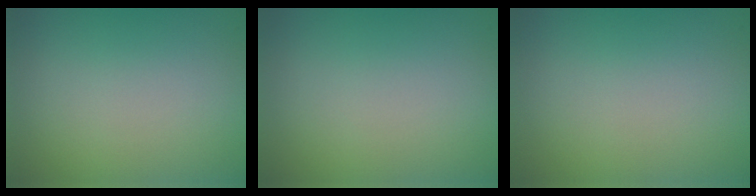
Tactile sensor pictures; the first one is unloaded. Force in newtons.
{"total": 0.0}
{"total": 0.0}